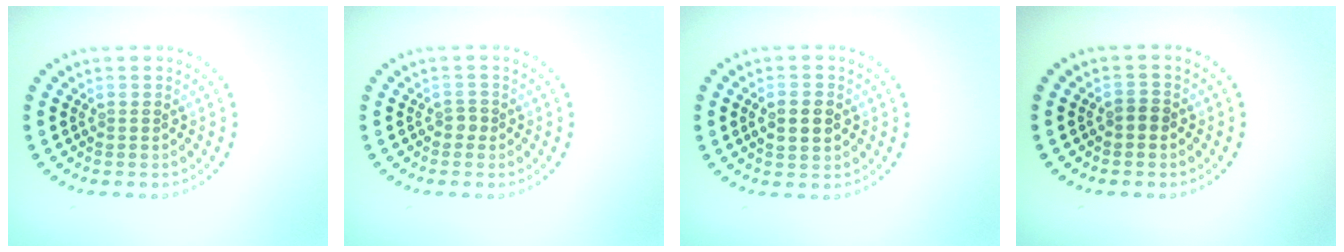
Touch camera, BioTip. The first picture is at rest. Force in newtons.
{"total": 0.9, "press": 0.7, "slide": 0.6}
{"total": 2.6, "press": 2.6, "slide": 0.1}
{"total": 0.8, "press": 0.8, "slide": 0.3}